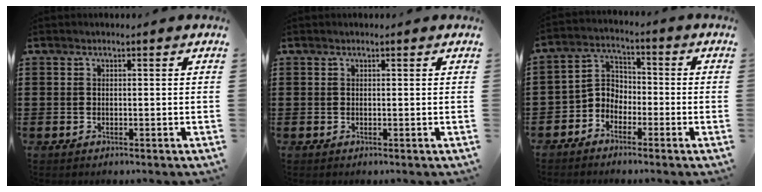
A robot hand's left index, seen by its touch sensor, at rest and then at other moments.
{"total": 0.0}
{"total": 4.3, "force": [-3.1, 2.9, 0.6], "torque": [-0.028, 0.007, -0.071]}